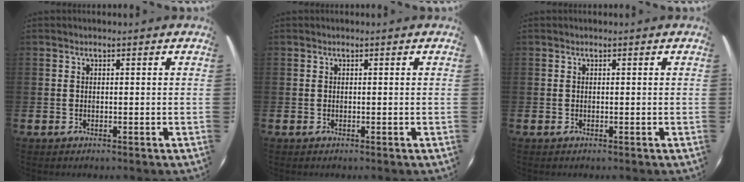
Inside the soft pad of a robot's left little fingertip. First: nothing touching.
{"total": 0.0}
{"total": 0.0}